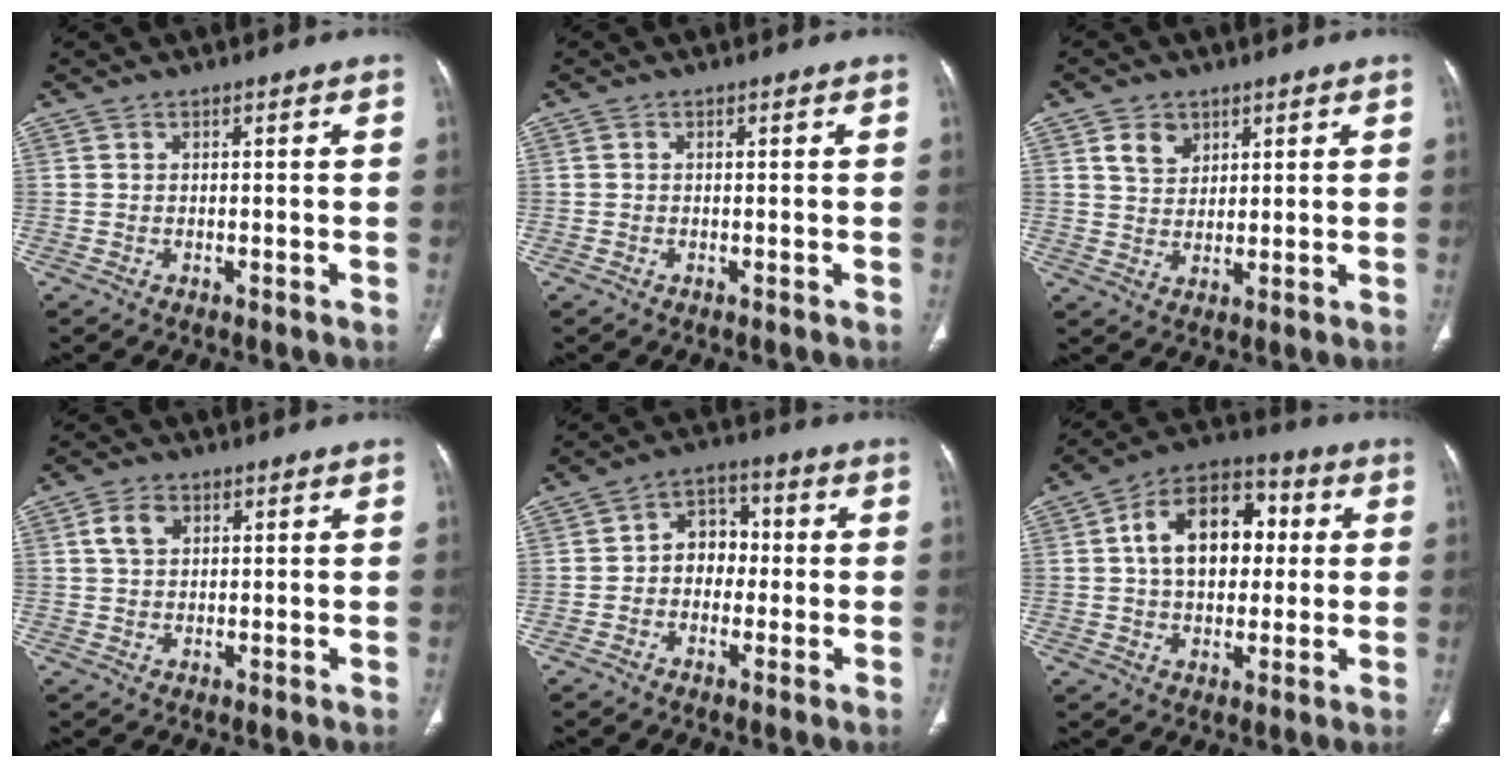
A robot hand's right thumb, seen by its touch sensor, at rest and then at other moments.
{"total": 0.0}
{"total": 5.1, "force": [2.6, 3.8, 2.1], "torque": [-0.017, -0.019, 0.052]}
{"total": 4.2, "force": [1.5, 3.1, 2.5], "torque": [-0.040, 0.002, 0.026]}
{"total": 7.1, "force": [-0.5, 5.7, 4.2], "torque": [-0.026, 0.027, -0.021]}
{"total": 15.8, "force": [2.4, 10.7, 11.4], "torque": [-0.146, 0.023, 0.030]}